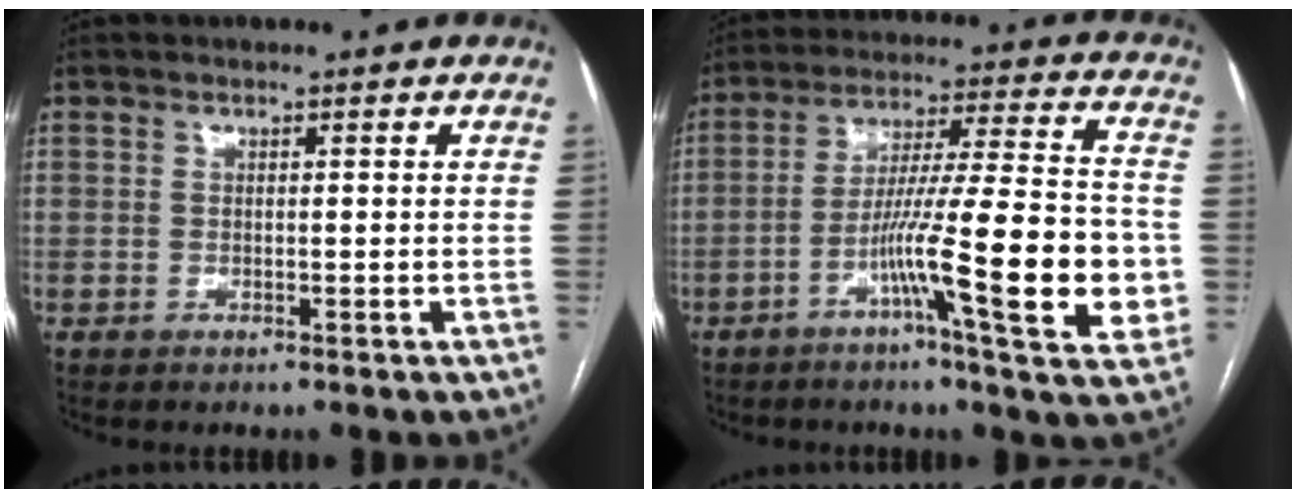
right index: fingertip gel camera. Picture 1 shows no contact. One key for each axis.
{"total": 18.4, "fx": -5.2, "fy": 0.7, "fz": 17.7, "tx": -0.258, "ty": -0.001, "tz": -0.082}